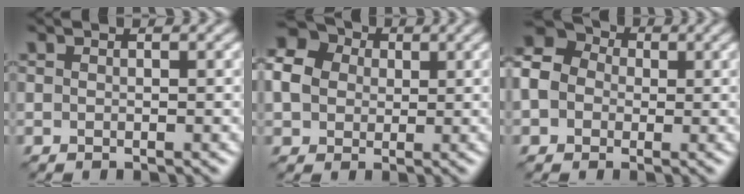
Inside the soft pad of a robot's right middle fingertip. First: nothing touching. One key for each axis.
{"total": 6.9, "fx": 1.4, "fy": 5.8, "fz": 3.3, "tx": -0.085, "ty": 0.032, "tz": 0.011}
{"total": 8.7, "fx": 0.1, "fy": 7.7, "fz": 4.2, "tx": -0.102, "ty": 0.034, "tz": -0.042}